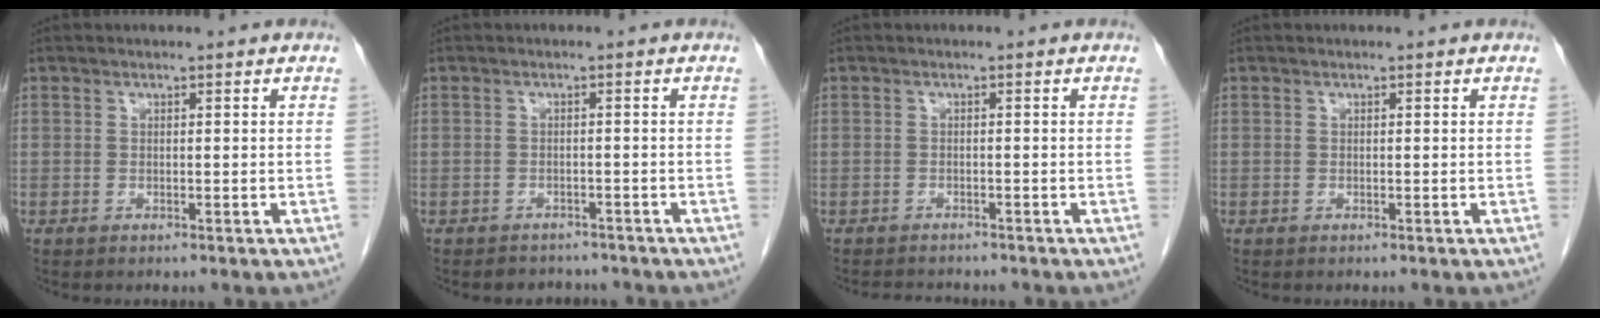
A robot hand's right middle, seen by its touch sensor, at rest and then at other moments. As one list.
[{"total": 3.6, "force": [-3.3, 1.6, 0.1], "torque": [-0.003, 0.003, -0.043]}, {"total": 3.6, "force": [-3.4, 1.0, 0.9], "torque": [-0.017, -0.008, -0.048]}, {"total": 0.0}]